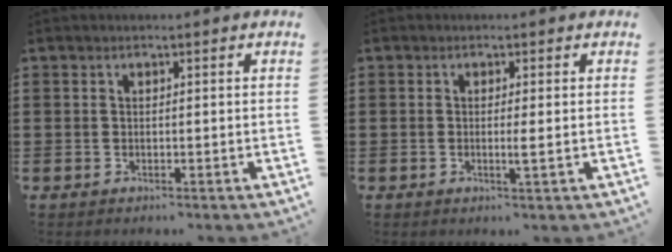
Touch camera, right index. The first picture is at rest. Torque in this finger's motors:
{"motor_torque": [0.09, 2.05, 0.01, 0.01]}